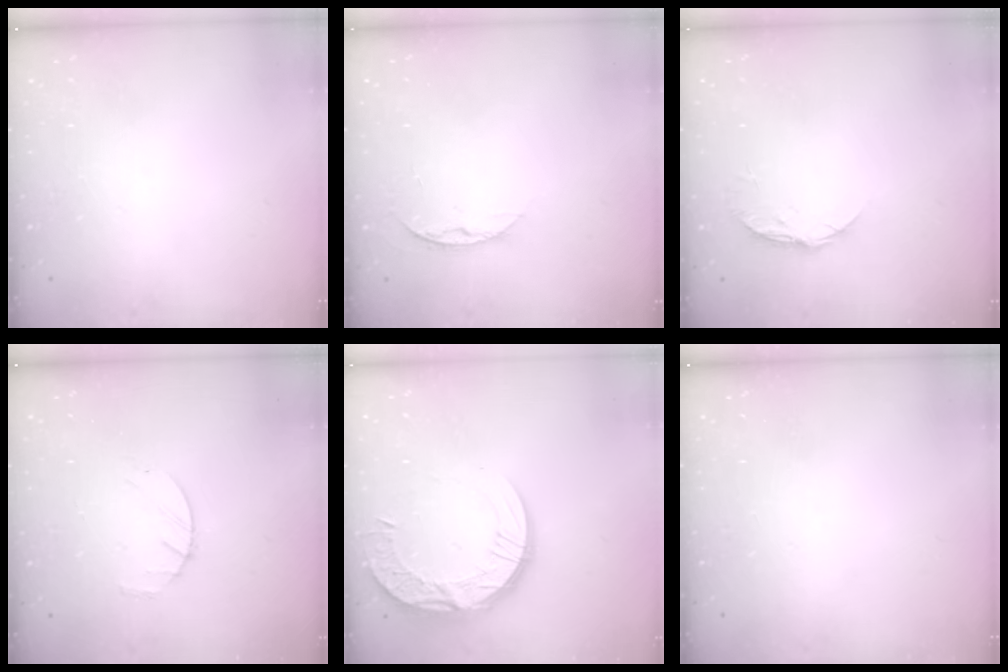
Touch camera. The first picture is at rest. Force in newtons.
{"total": 6.4, "press": 6.3, "slide": 0.8}
{"total": 6.7, "press": 6.7, "slide": 0.8}
{"total": 2.4, "press": 2.3, "slide": 0.3}
{"total": 19.5, "press": 19.4, "slide": 1.5}
{"total": 0.0}